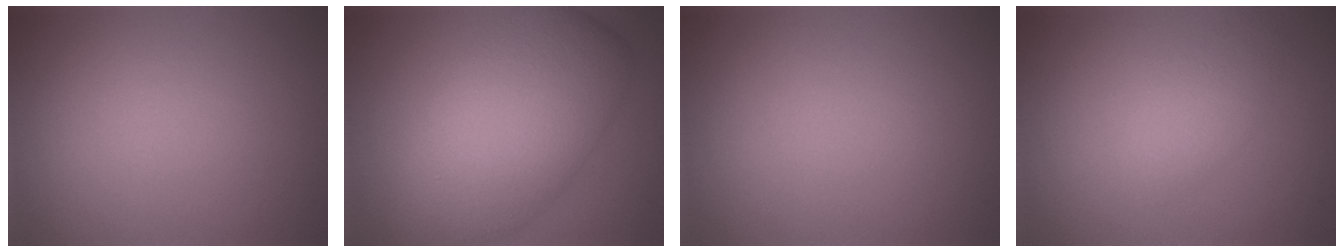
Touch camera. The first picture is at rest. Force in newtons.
{"total": 9.8, "press": 9.8, "slide": 0.1}
{"total": 0.0}
{"total": 2.1, "press": 2.1, "slide": 0.1}